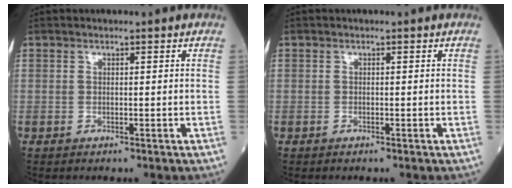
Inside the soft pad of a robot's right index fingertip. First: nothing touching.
{"total": 0.0}